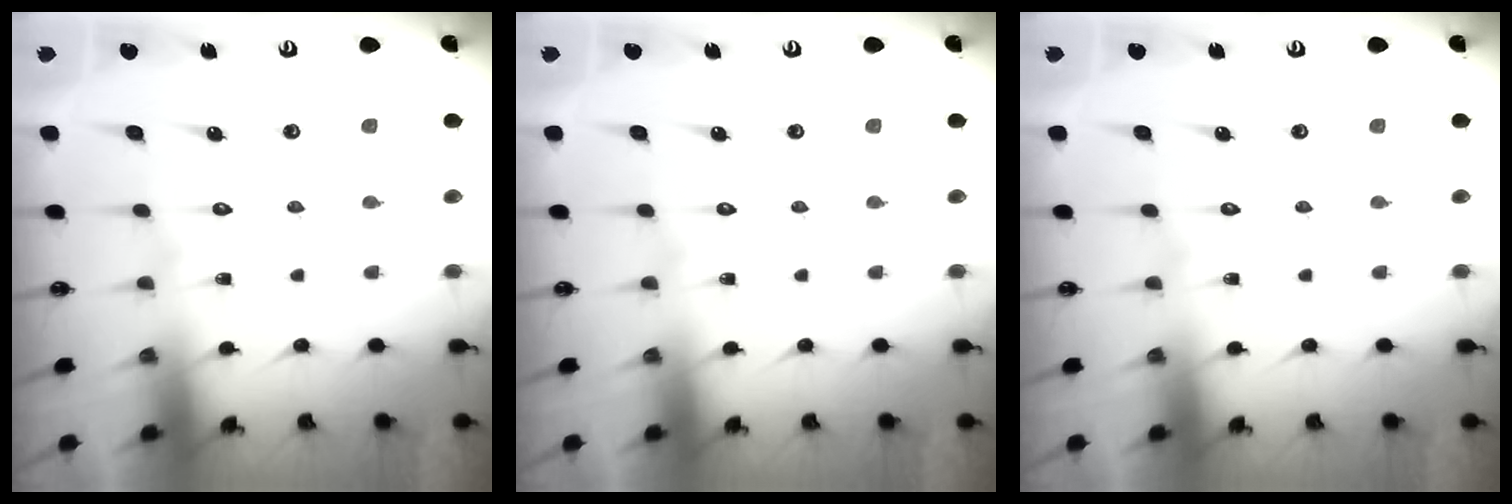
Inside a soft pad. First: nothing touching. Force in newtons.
{"total": 0.0}
{"total": 0.0}